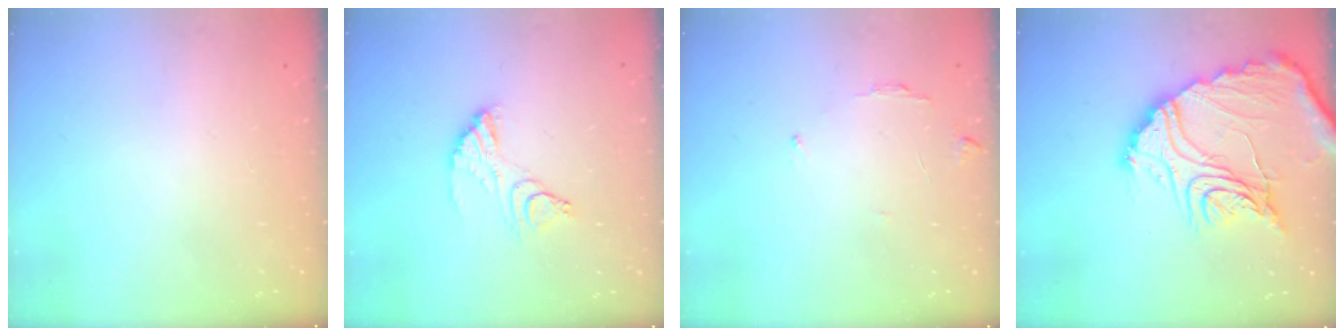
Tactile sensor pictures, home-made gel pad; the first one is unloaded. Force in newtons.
{"total": 11.6, "press": 11.6, "slide": 0.9}
{"total": 5.4, "press": 5.4, "slide": 0.5}
{"total": 22.0, "press": 21.9, "slide": 2.1}